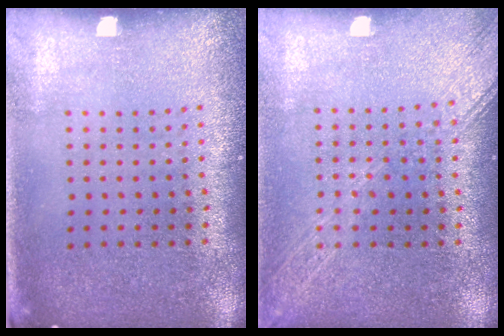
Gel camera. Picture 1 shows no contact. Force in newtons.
{"total": 1.7, "press": 1.7, "slide": 0.2}